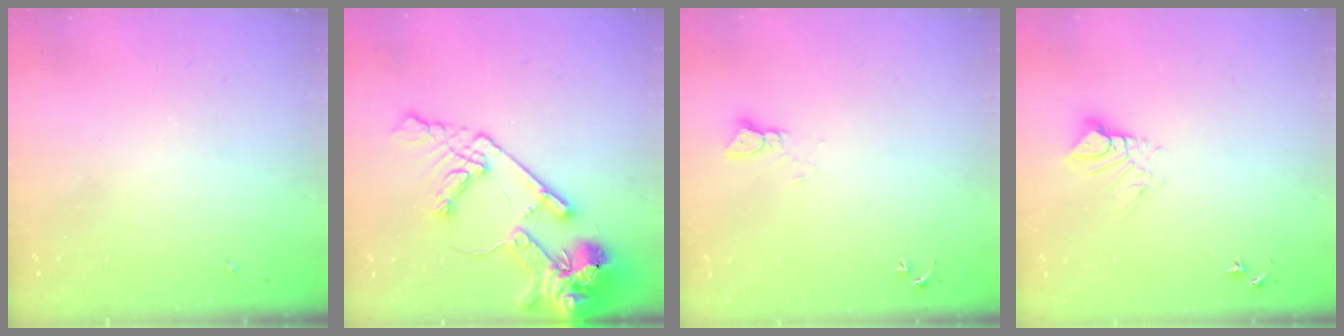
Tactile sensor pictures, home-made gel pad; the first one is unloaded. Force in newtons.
{"total": 19.0, "press": 18.8, "slide": 2.9}
{"total": 2.4, "press": 2.4, "slide": 0.2}
{"total": 7.7, "press": 7.7, "slide": 0.7}